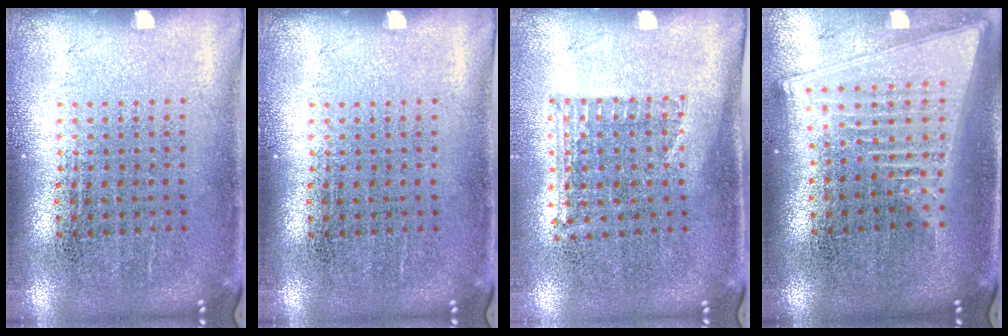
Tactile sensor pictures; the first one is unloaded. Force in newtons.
{"total": 0.0}
{"total": 1.1, "press": 0.9, "slide": 0.6}
{"total": 2.1, "press": 1.8, "slide": 1.1}